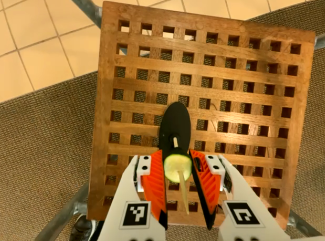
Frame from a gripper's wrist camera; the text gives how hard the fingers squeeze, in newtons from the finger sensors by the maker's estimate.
{"total": 6.8, "left": 6.6, "right": 7.0}